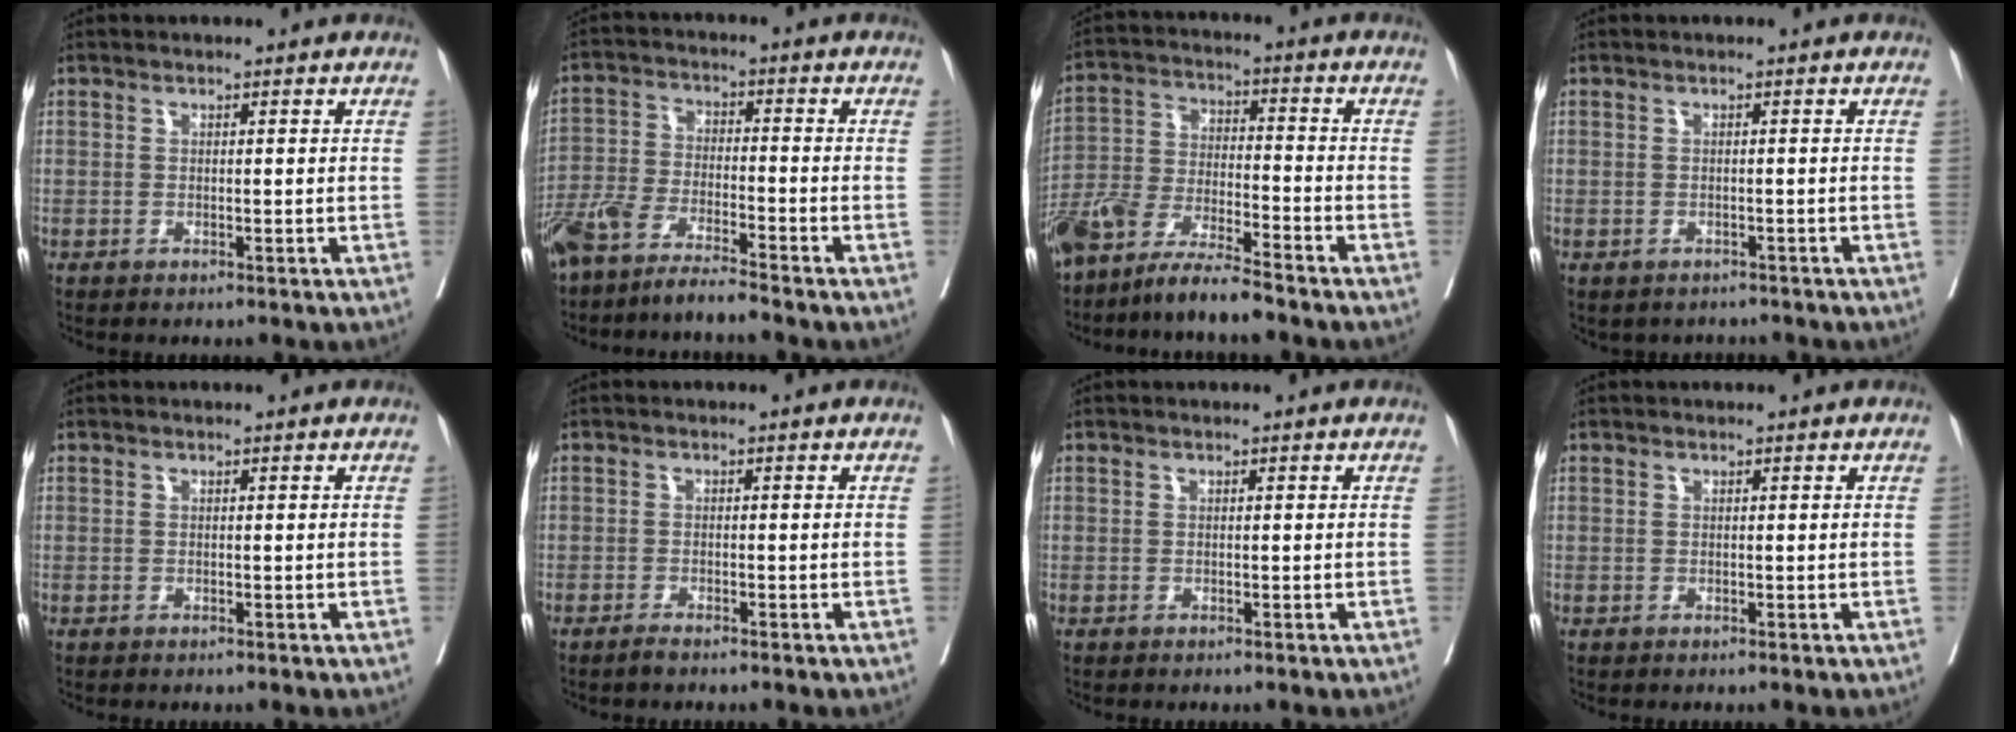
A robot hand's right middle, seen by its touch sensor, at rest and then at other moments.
{"total": 7.6, "force": [-6.6, 0.0, 3.9], "torque": [-0.077, -0.020, -0.126]}
{"total": 10.1, "force": [-8.5, 0.9, 5.4], "torque": [-0.107, -0.012, -0.165]}
{"total": 2.7, "force": [-2.3, 1.4, 0.2], "torque": [0.000, 0.005, -0.030]}
{"total": 0.0}
{"total": 1.3, "force": [-1.1, 0.0, 0.7], "torque": [-0.016, -0.002, -0.021]}
{"total": 0.0}
{"total": 0.0}